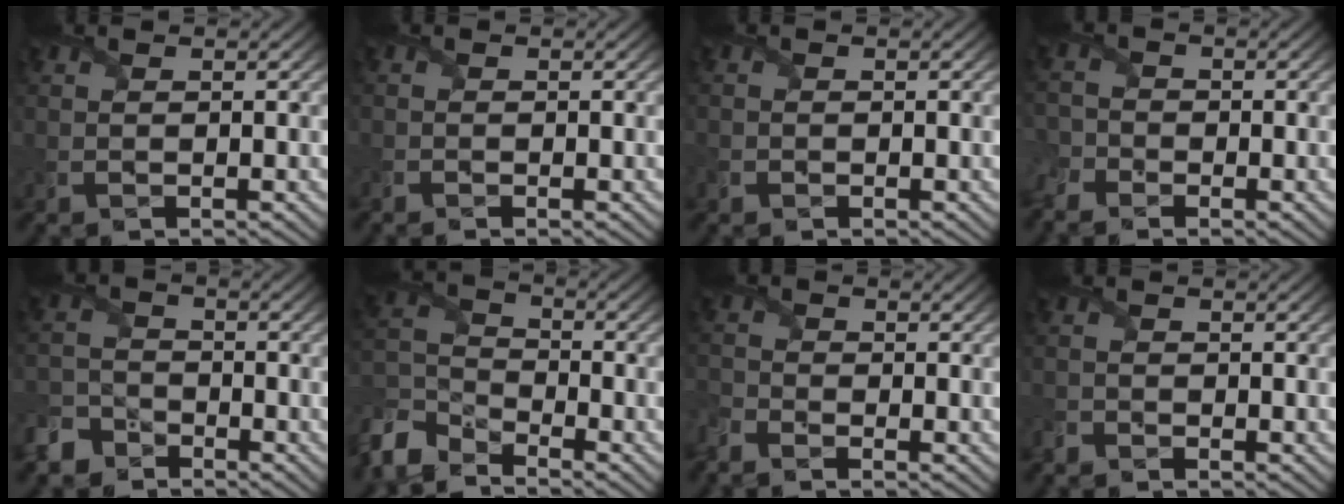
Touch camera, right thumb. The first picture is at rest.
{"total": 1.1, "force": [-1.1, 0.3, 0.2], "torque": [-0.007, -0.007, -0.024]}
{"total": 1.2, "force": [-0.7, 0.9, 0.2], "torque": [-0.004, -0.008, -0.017]}
{"total": 3.6, "force": [-2.9, 1.9, 1.0], "torque": [-0.031, -0.008, -0.066]}
{"total": 5.4, "force": [-4.3, 3.0, 1.4], "torque": [-0.040, -0.006, -0.102]}
{"total": 8.2, "force": [-6.6, 3.7, 3.2], "torque": [-0.082, -0.013, -0.152]}
{"total": 2.8, "force": [-2.4, 1.1, 0.8], "torque": [-0.024, -0.012, -0.065]}
{"total": 1.7, "force": [-1.6, 0.6, 0.2], "torque": [-0.008, -0.007, -0.042]}